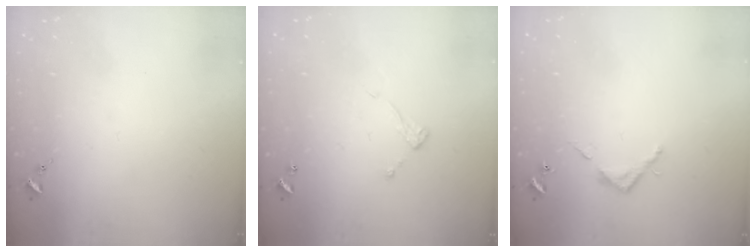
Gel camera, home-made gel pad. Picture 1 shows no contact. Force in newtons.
{"total": 5.3, "press": 5.3, "slide": 0.2}
{"total": 3.7, "press": 3.7, "slide": 0.2}